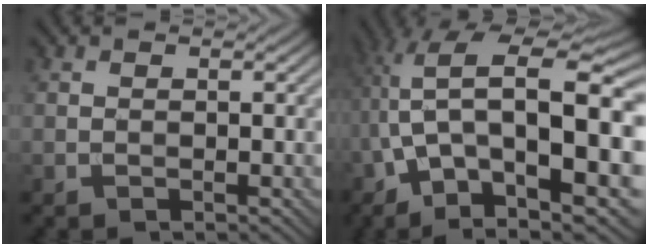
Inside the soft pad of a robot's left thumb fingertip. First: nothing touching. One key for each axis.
{"total": 19.3, "fx": 0.5, "fy": 9.4, "fz": 16.9, "tx": -0.319, "ty": -0.022, "tz": 0.033}